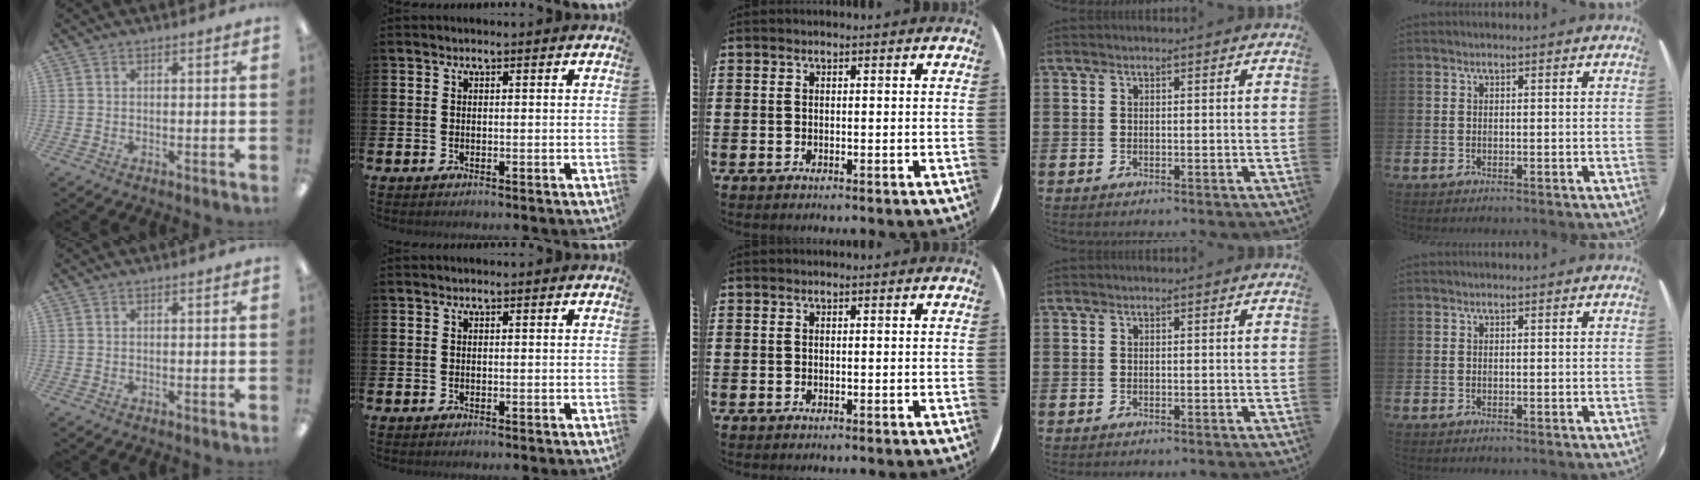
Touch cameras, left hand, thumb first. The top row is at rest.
{}